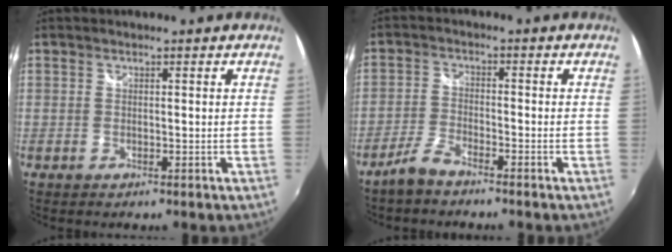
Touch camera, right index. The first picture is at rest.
{"total": 4.2, "force": [-3.5, 0.6, 2.2], "torque": [-0.060, 0.003, -0.073]}